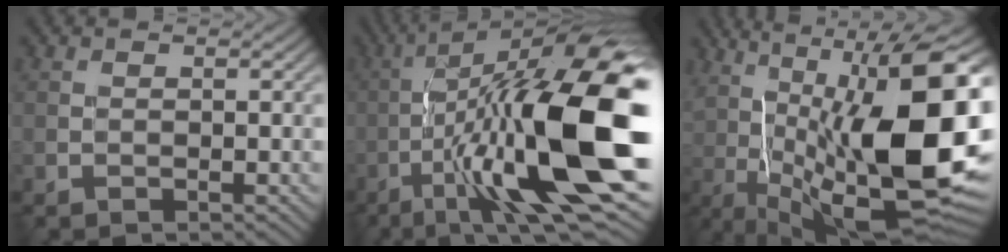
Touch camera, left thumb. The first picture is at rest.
{"total": 19.6, "force": [-4.0, 5.6, 18.4], "torque": [-0.323, 0.011, -0.065]}
{"total": 20.0, "force": [0.9, 8.0, 18.3], "torque": [-0.272, 0.022, 0.016]}